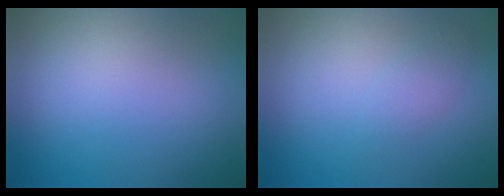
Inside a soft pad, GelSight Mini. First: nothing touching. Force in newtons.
{"total": 1.4, "press": 1.4, "slide": 0.1}